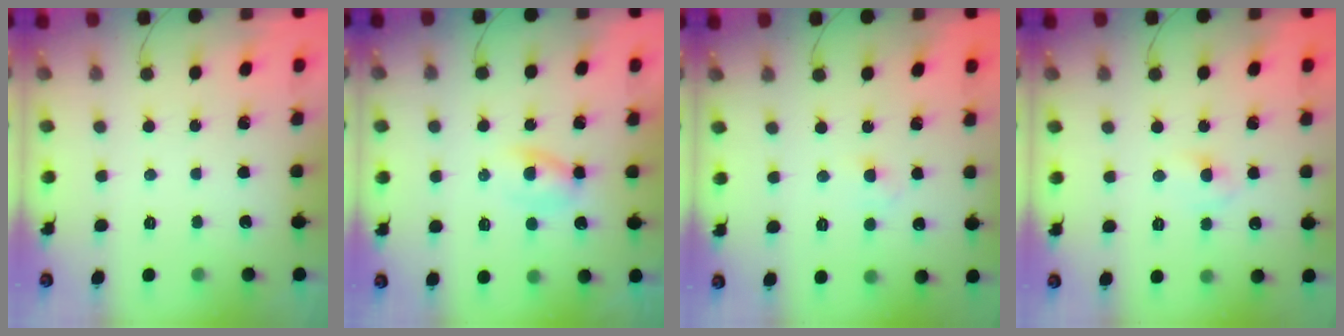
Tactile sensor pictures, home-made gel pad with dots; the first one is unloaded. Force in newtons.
{"total": 2.3, "press": 2.2, "slide": 0.8}
{"total": 2.4, "press": 2.3, "slide": 0.9}
{"total": 4.5, "press": 4.3, "slide": 1.3}